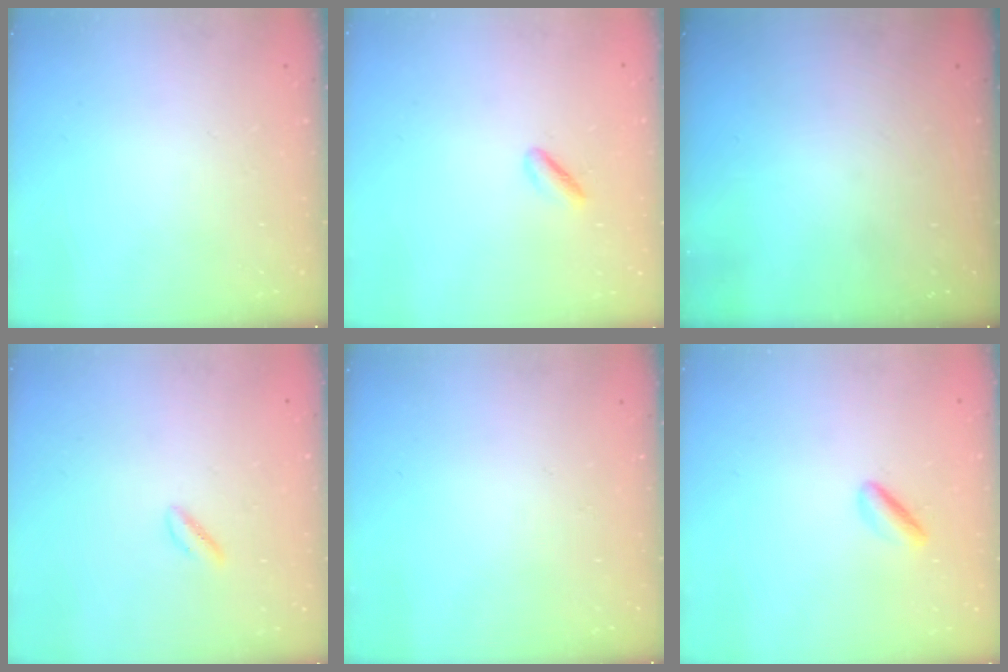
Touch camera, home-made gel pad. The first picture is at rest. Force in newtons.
{"total": 1.6, "press": 1.2, "slide": 1.1}
{"total": 0.0}
{"total": 1.9, "press": 1.7, "slide": 1.0}
{"total": 0.0}
{"total": 2.4, "press": 2.4, "slide": 0.4}